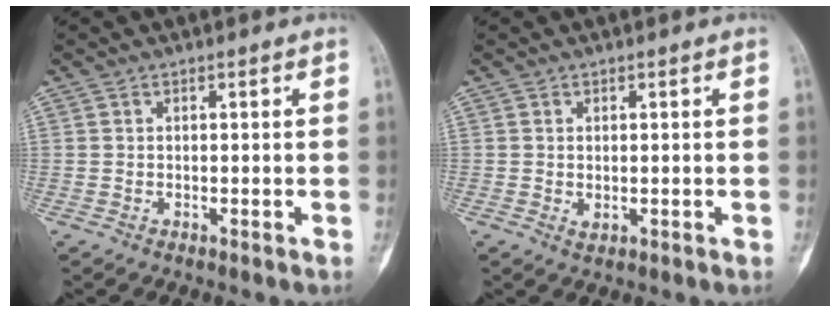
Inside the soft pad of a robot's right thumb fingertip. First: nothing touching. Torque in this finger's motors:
{"motor_torque": [-0.23, 0.29, 0.09, 0.21, -0.08]}